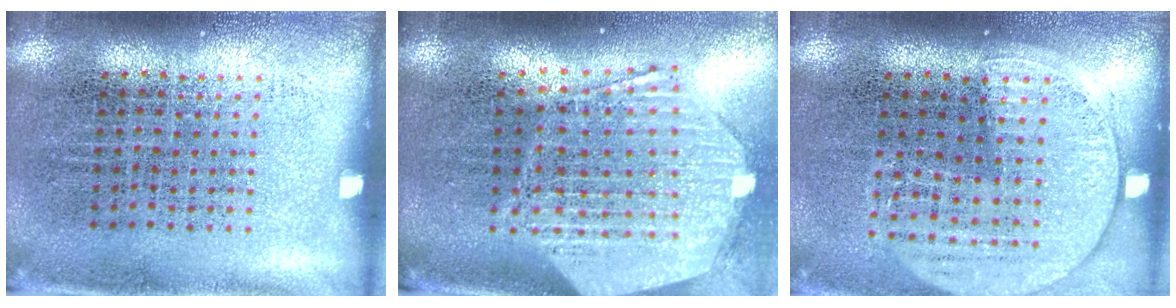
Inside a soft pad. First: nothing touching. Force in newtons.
{"total": 2.9, "press": 2.3, "slide": 1.8}
{"total": 1.5, "press": 1.4, "slide": 0.6}